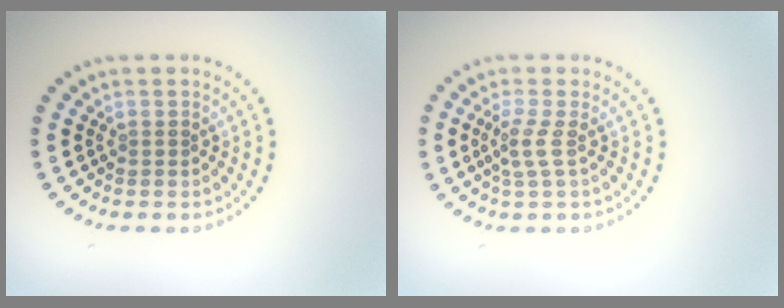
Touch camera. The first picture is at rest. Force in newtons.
{"total": 1.8, "press": 1.3, "slide": 1.2}